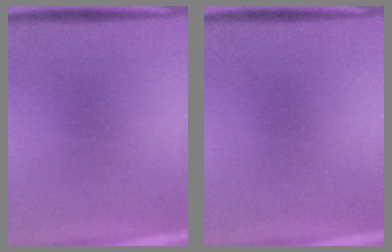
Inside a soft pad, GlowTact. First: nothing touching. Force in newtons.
{"total": 0.0}